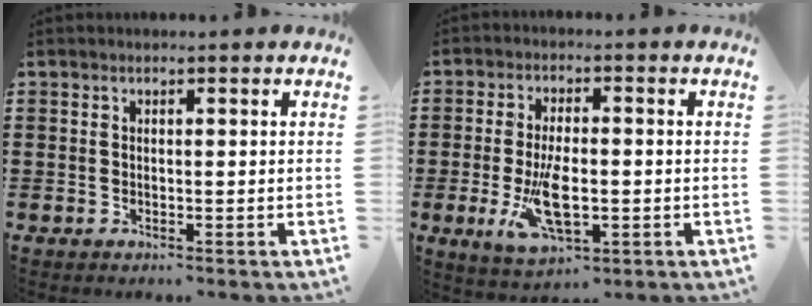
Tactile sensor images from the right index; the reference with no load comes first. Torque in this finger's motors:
{"motor_torque": [2.14, 0.00, 1.05, 0.21]}